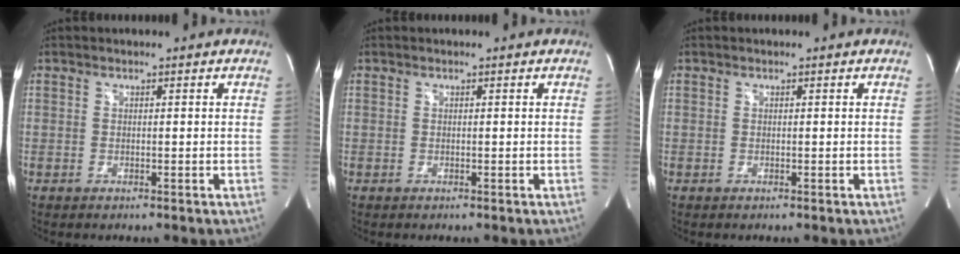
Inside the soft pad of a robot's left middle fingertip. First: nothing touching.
{"total": 0.0}
{"total": 0.0}